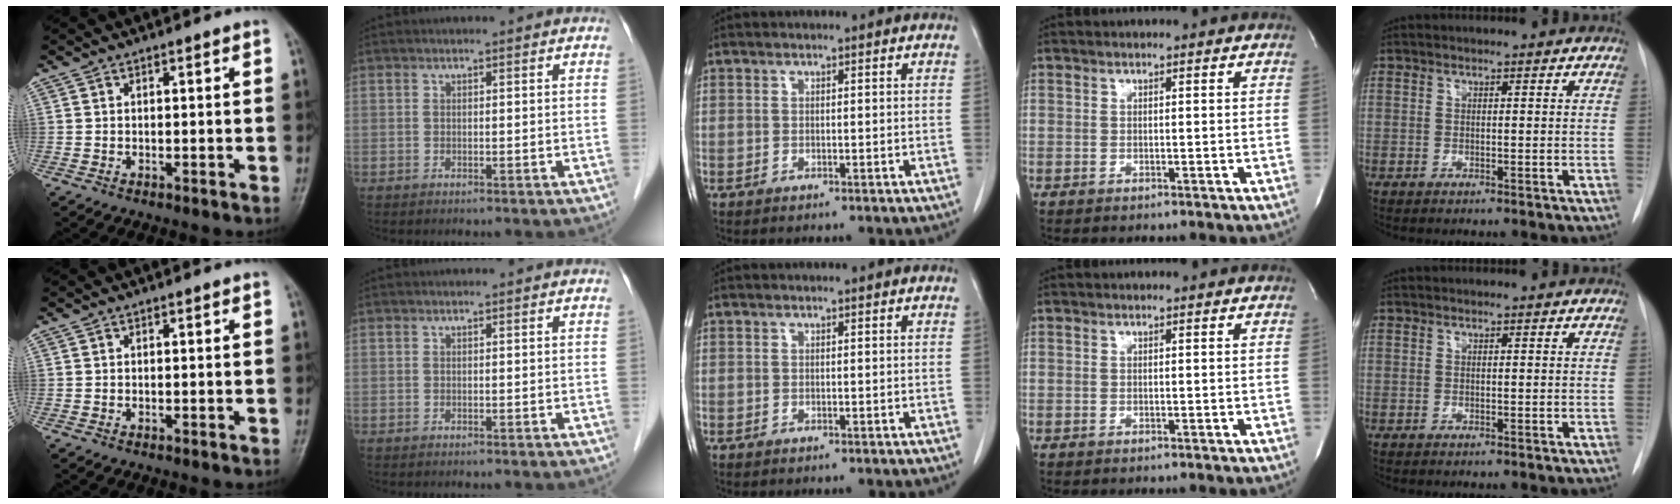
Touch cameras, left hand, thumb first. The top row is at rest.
{}